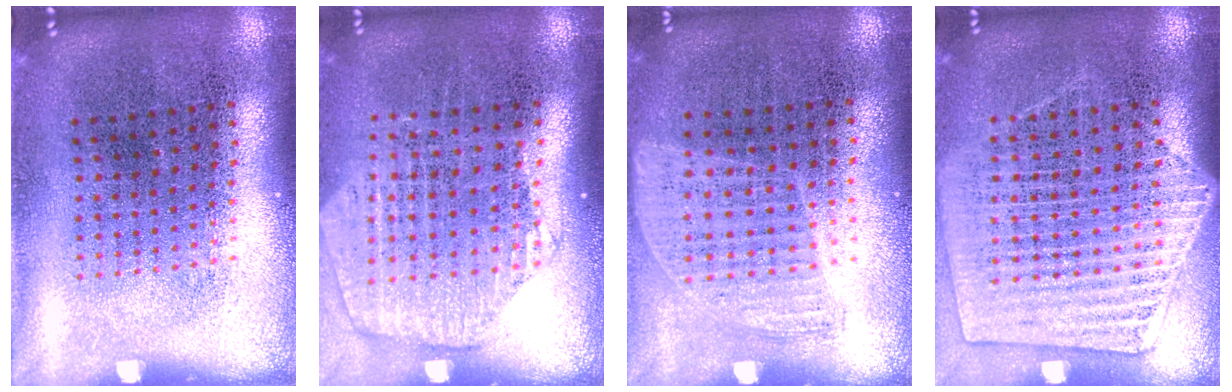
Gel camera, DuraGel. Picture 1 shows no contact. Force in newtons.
{"total": 1.8, "press": 1.7, "slide": 0.6}
{"total": 0.9, "press": 0.8, "slide": 0.4}
{"total": 1.6, "press": 1.5, "slide": 0.6}